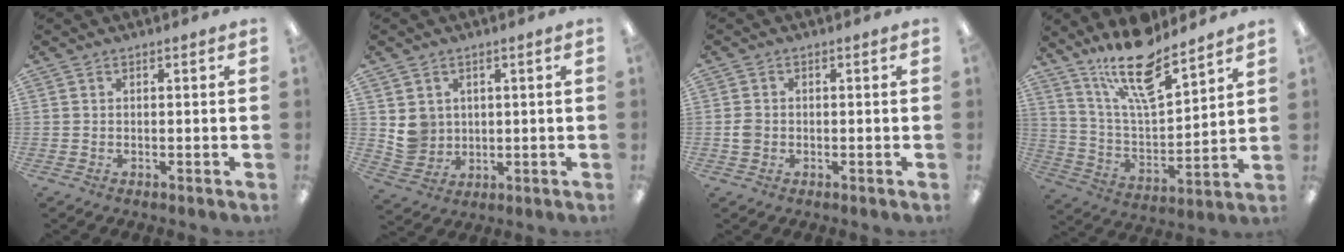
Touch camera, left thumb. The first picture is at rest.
{"total": 6.0, "force": [2.0, 5.6, 0.8], "torque": [-0.012, -0.002, 0.042]}
{"total": 2.4, "force": [-0.4, 2.1, 1.1], "torque": [-0.019, 0.005, -0.007]}
{"total": 17.5, "force": [13.3, 5.3, 10.0], "torque": [-0.181, -0.079, 0.227]}